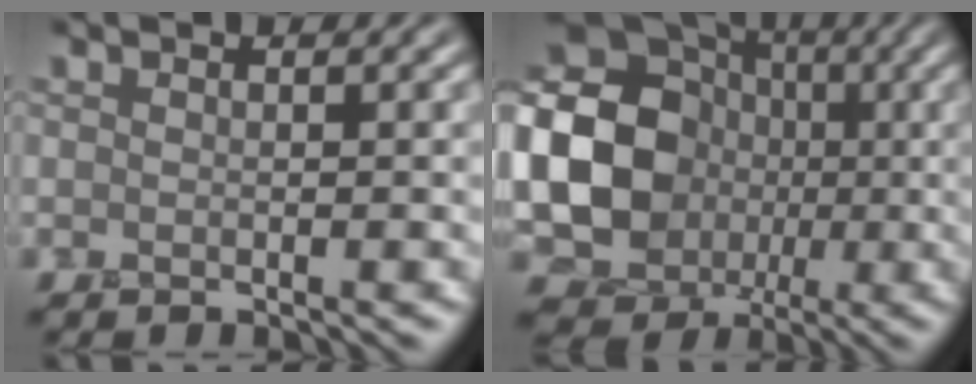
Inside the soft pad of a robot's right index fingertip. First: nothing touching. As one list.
[{"total": 17.6, "force": [-0.1, 15.8, 7.7], "torque": [-0.206, 0.014, -0.037]}]